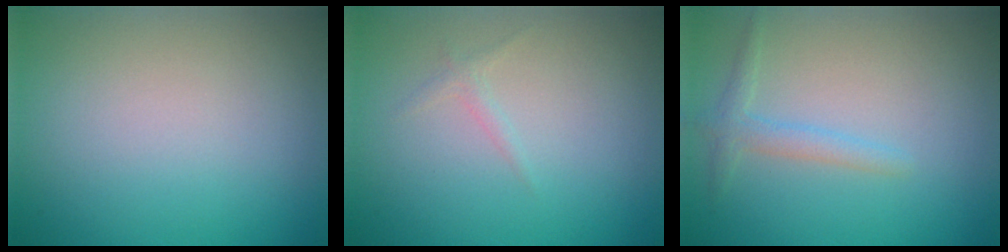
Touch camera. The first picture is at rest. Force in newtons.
{"total": 0.7, "press": 0.7, "slide": 0.1}
{"total": 1.3, "press": 1.3, "slide": 0.1}